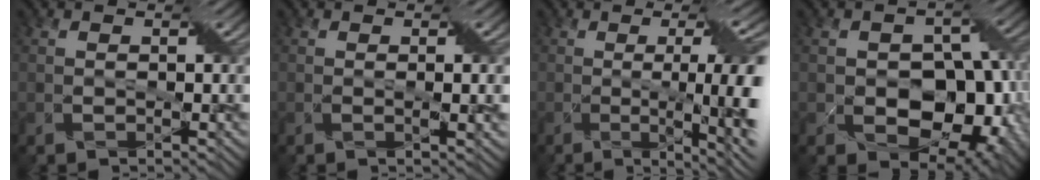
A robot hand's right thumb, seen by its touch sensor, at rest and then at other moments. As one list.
[{"total": 2.6, "force": [0.1, 0.4, 2.6], "torque": [-0.039, 0.004, 0.001]}, {"total": 11.2, "force": [-1.3, 2.1, 10.9], "torque": [-0.153, 0.000, -0.017]}, {"total": 11.8, "force": [-2.3, 8.2, 8.2], "torque": [-0.106, -0.017, -0.026]}]